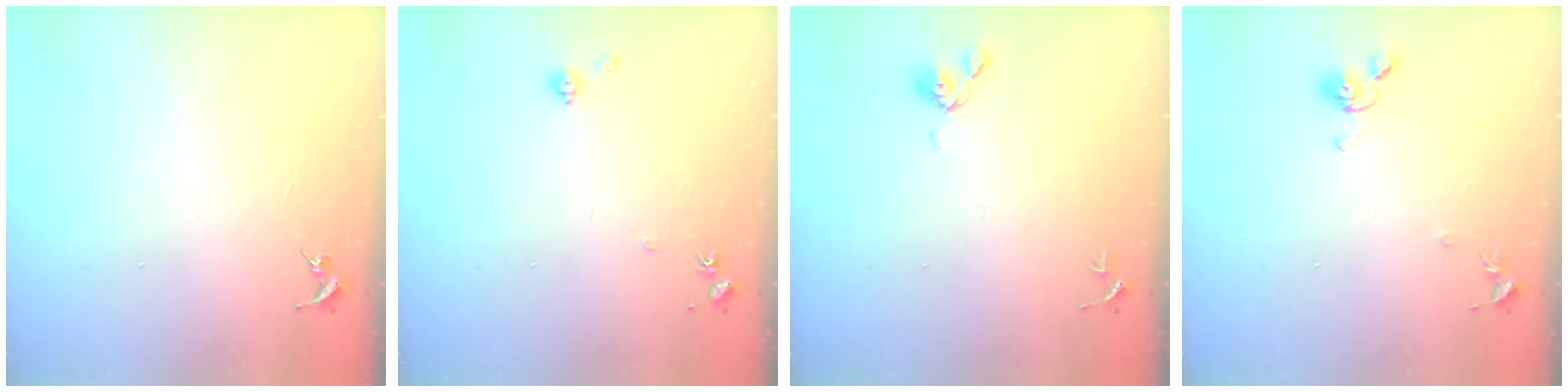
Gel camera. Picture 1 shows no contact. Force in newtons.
{"total": 5.8, "press": 5.7, "slide": 1.1}
{"total": 5.2, "press": 5.1, "slide": 0.9}
{"total": 8.6, "press": 8.5, "slide": 1.1}